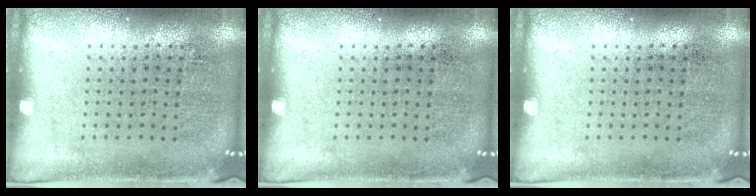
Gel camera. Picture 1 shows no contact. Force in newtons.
{"total": 0.0}
{"total": 0.0}